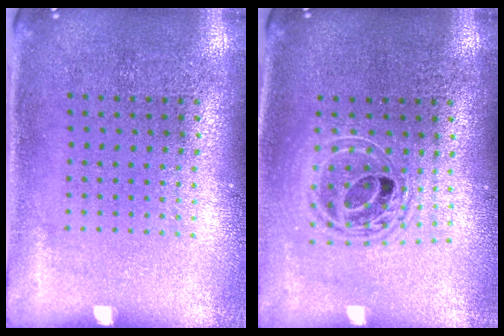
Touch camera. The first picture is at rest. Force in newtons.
{"total": 1.6, "press": 1.4, "slide": 0.9}